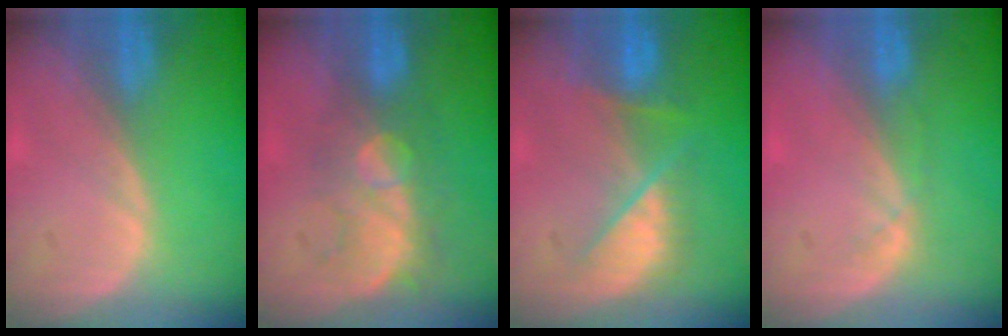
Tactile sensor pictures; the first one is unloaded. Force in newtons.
{"total": 8.3, "press": 7.6, "slide": 3.6}
{"total": 5.6, "press": 5.6, "slide": 0.9}
{"total": 1.7, "press": 1.5, "slide": 0.8}